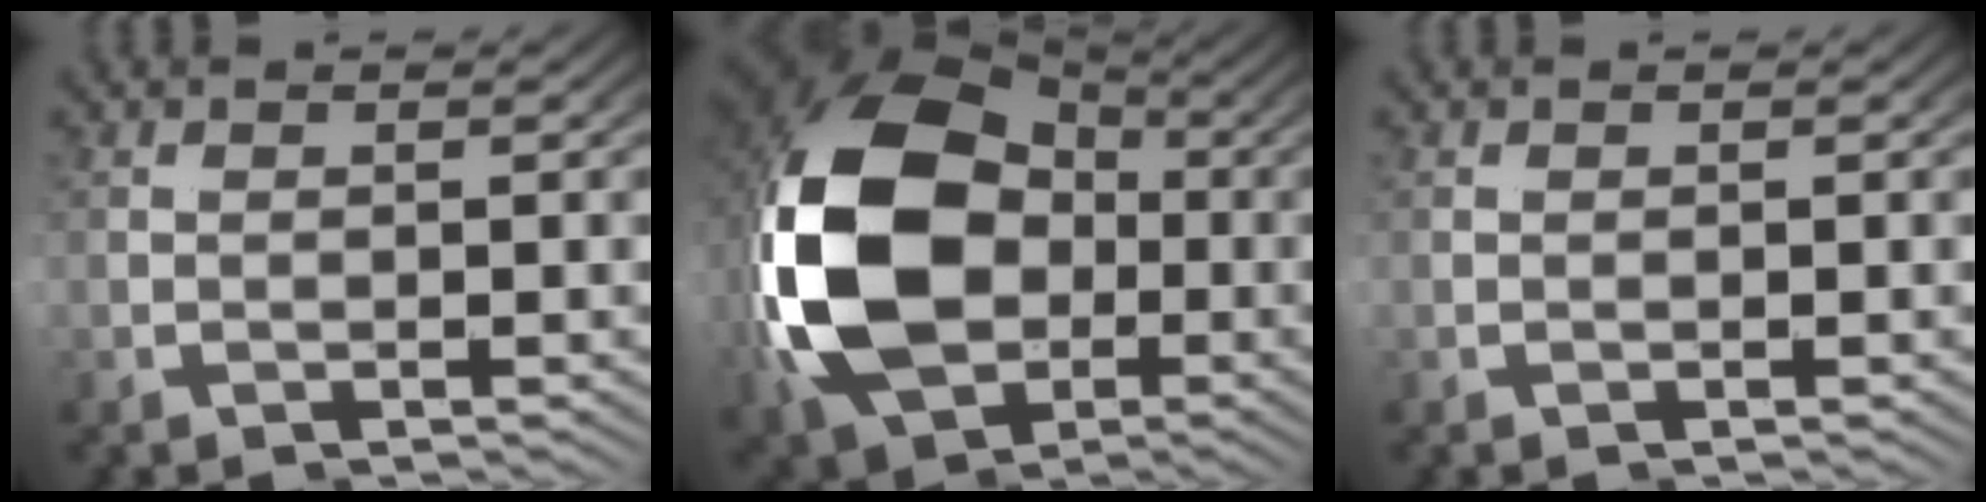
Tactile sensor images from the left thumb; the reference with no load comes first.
{"total": 22.2, "force": [-0.9, 14.1, 17.2], "torque": [-0.347, -0.049, 0.011]}
{"total": 0.0}